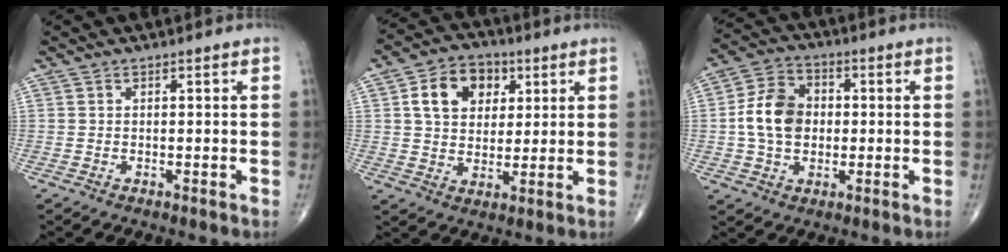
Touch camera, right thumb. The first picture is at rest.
{"total": 11.2, "force": [3.6, 8.3, 6.6], "torque": [-0.079, -0.003, 0.058]}
{"total": 10.7, "force": [-0.1, 8.0, 7.0], "torque": [-0.112, 0.019, -0.009]}